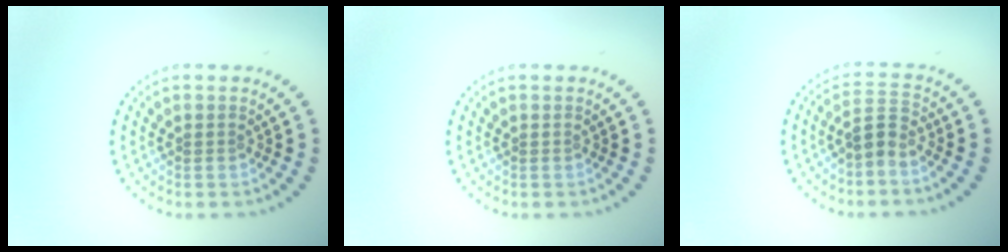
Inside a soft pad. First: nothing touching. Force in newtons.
{"total": 0.0}
{"total": 2.3, "press": 1.7, "slide": 1.5}